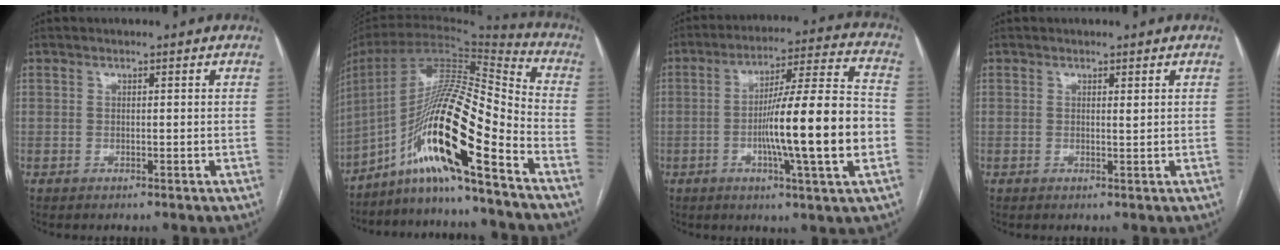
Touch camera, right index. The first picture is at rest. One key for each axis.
{"total": 19.1, "fx": -11.1, "fy": 0.5, "fz": 15.6, "tx": -0.310, "ty": 0.005, "tz": -0.206}
{"total": 17.3, "fx": -3.3, "fy": 0.2, "fz": 17.0, "tx": -0.272, "ty": 0.006, "tz": -0.055}
{"total": 0.6, "fx": 0.4, "fy": 0.0, "fz": 0.4, "tx": -0.009, "ty": -0.003, "tz": 0.006}